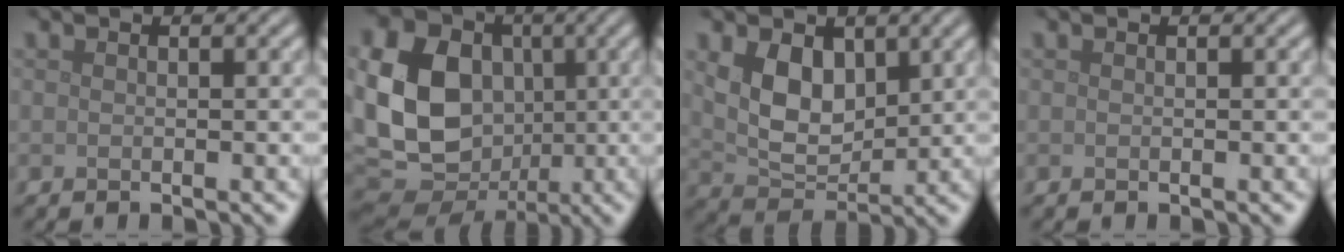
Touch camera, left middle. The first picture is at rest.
{"total": 16.6, "force": [0.4, 13.5, 9.6], "torque": [-0.217, -0.004, -0.004]}
{"total": 5.3, "force": [1.7, 3.4, 3.7], "torque": [-0.078, -0.010, 0.036]}
{"total": 0.0}